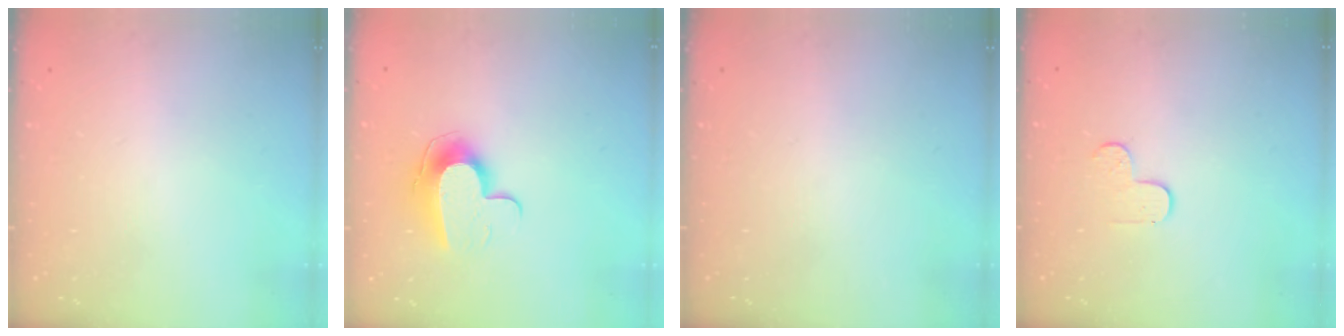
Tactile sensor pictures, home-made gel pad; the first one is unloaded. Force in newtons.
{"total": 10.5, "press": 10.5, "slide": 0.5}
{"total": 0.0}
{"total": 3.7, "press": 3.6, "slide": 0.4}